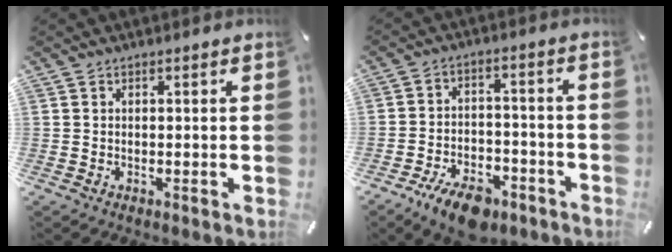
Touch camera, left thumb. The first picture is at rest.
{"total": 9.3, "force": [-6.3, 4.8, 4.9], "torque": [-0.080, 0.042, -0.109]}